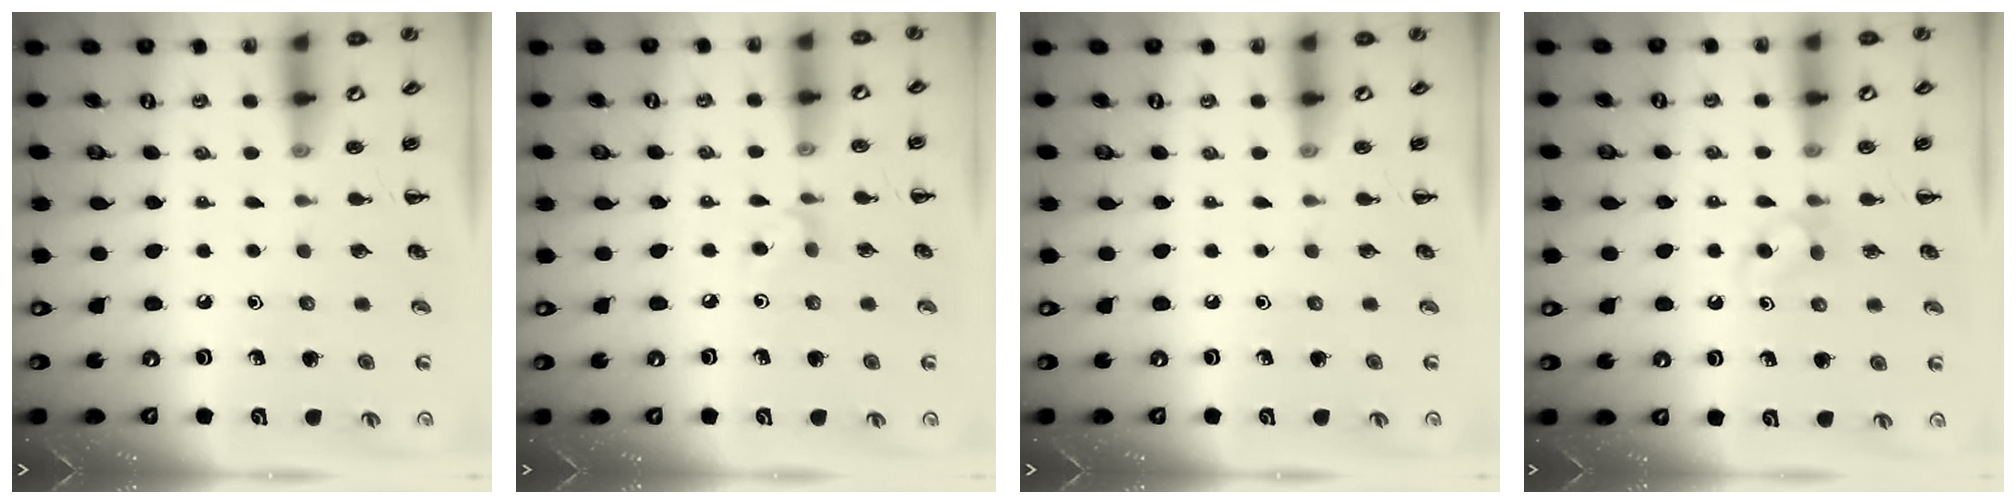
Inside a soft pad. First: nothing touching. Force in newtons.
{"total": 5.1, "press": 4.8, "slide": 1.8}
{"total": 0.0}
{"total": 4.6, "press": 4.2, "slide": 1.9}